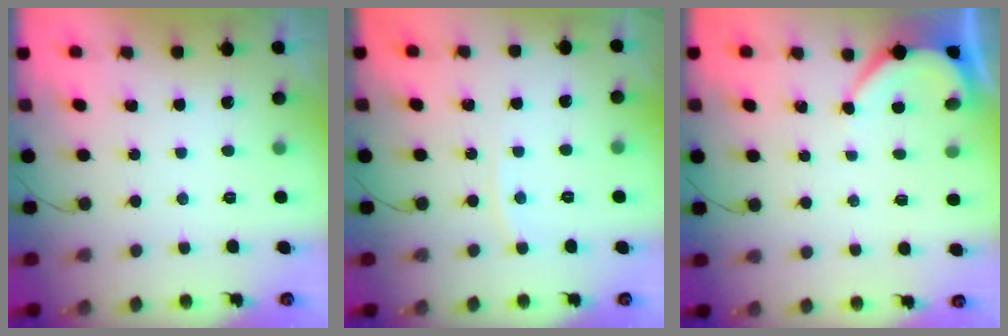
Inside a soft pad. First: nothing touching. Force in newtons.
{"total": 3.6, "press": 3.6, "slide": 0.5}
{"total": 3.7, "press": 3.6, "slide": 0.3}